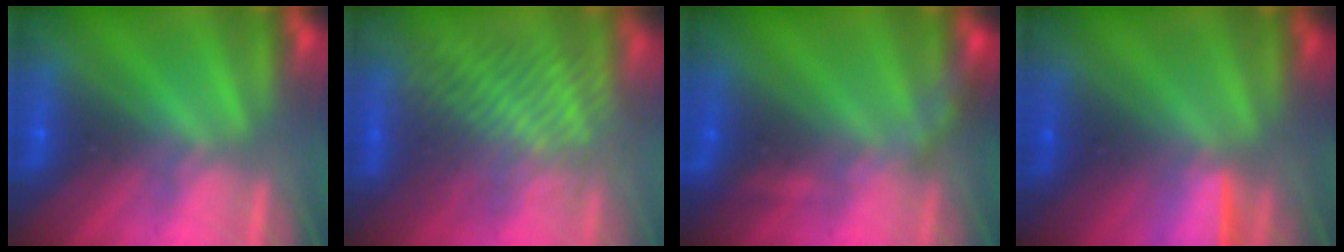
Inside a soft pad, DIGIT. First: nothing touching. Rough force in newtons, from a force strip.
{"total": 4.4}
{"total": 2.7}
{"total": 1.4}